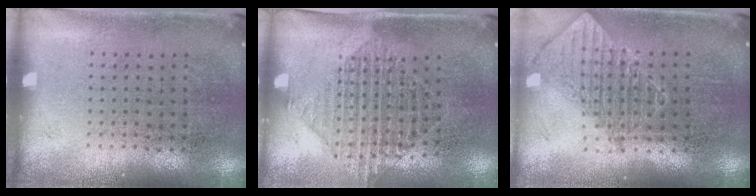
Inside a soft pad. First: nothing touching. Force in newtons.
{"total": 1.5, "press": 1.3, "slide": 0.9}
{"total": 1.2, "press": 1.1, "slide": 0.6}